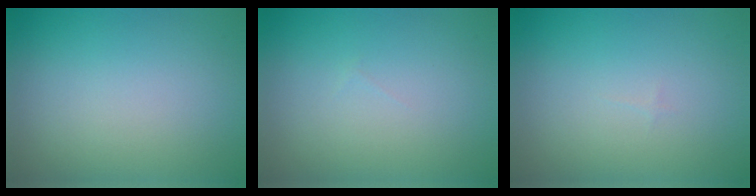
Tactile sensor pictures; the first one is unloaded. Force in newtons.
{"total": 0.0}
{"total": 0.0}